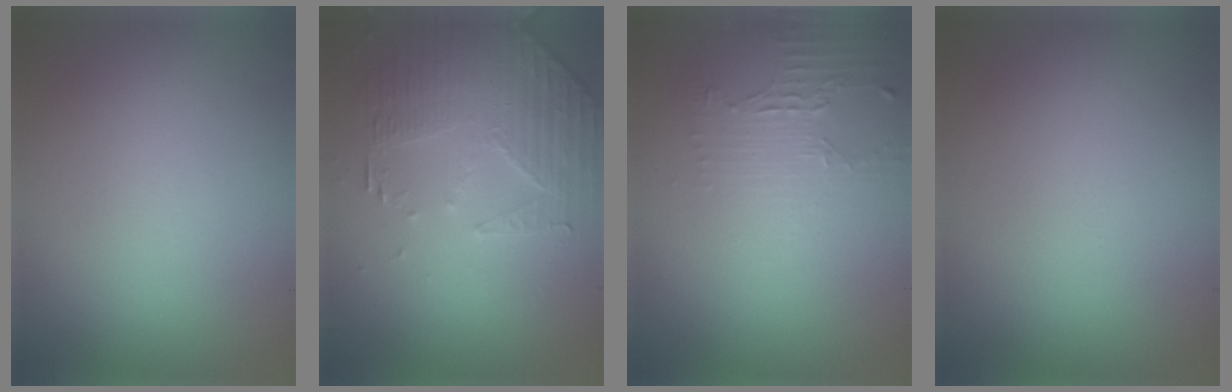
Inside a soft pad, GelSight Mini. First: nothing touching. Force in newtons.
{"total": 4.9, "press": 3.7, "slide": 3.2}
{"total": 2.0, "press": 1.4, "slide": 1.4}
{"total": 0.0}